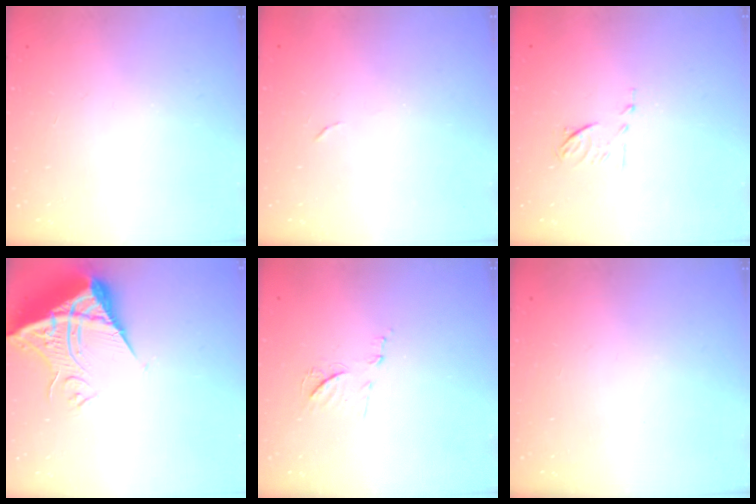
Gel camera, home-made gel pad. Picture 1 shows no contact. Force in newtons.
{"total": 3.7, "press": 3.7, "slide": 0.2}
{"total": 6.3, "press": 6.2, "slide": 1.0}
{"total": 13.2, "press": 13.1, "slide": 1.2}
{"total": 7.6, "press": 7.6, "slide": 0.6}
{"total": 0.0}